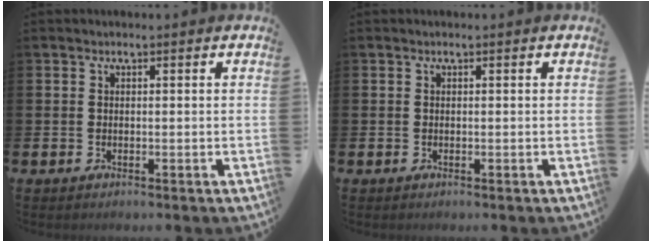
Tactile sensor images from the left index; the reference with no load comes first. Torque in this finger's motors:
{"motor_torque": [0.00, 0.00, 0.00, 0.01]}